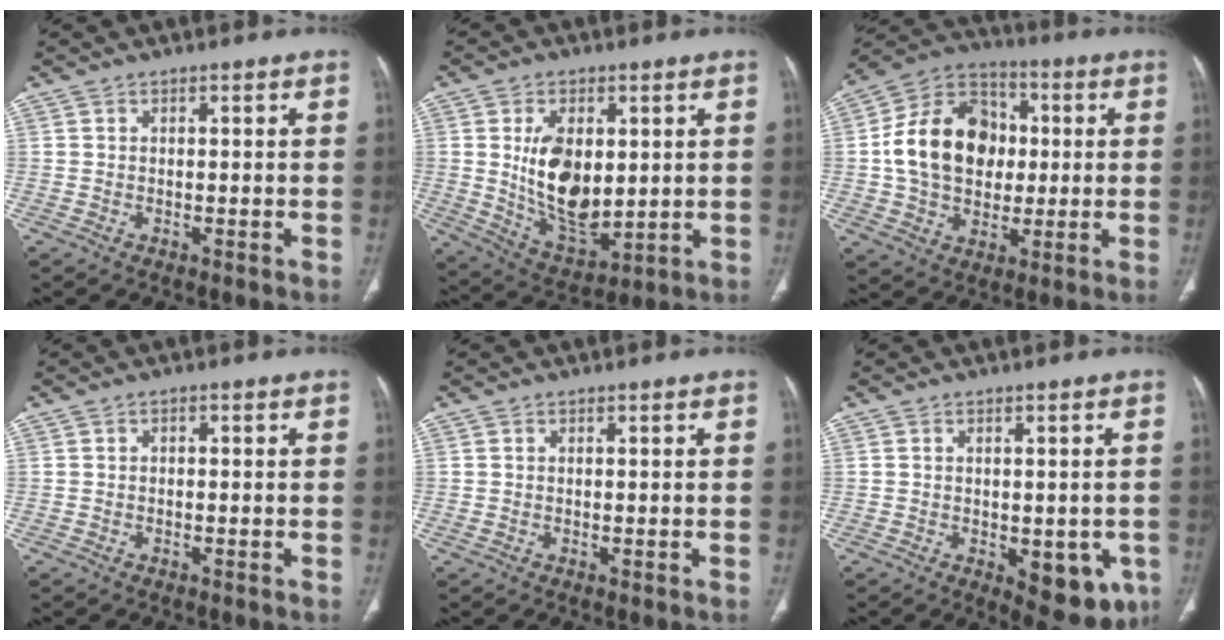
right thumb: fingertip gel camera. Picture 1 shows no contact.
{"total": 14.3, "force": [1.7, 8.2, 11.6], "torque": [-0.178, -0.020, 0.046]}
{"total": 18.3, "force": [1.1, 14.1, 11.6], "torque": [-0.170, 0.024, 0.018]}
{"total": 0.7, "force": [-0.1, 0.5, 0.5], "torque": [-0.005, 0.002, -0.003]}
{"total": 0.0}
{"total": 10.4, "force": [-3.3, 5.2, 8.4], "torque": [-0.074, -0.008, -0.029]}